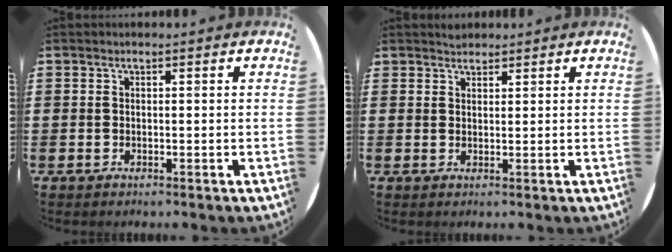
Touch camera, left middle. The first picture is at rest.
{"total": 1.4, "force": [1.4, 0.4, -0.1], "torque": [0.008, 0.000, 0.025]}